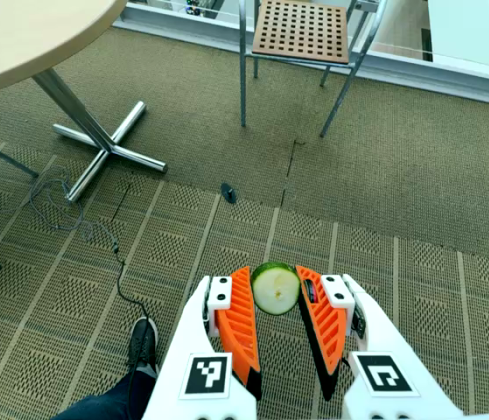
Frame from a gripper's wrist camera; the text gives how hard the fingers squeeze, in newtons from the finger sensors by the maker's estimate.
{"total": 6.7, "left": 6.1, "right": 7.3}